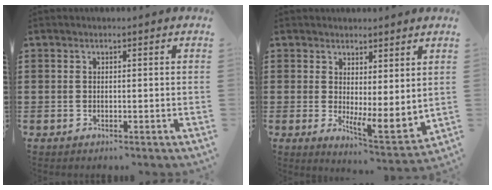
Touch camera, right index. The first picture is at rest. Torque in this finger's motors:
{"motor_torque": [0.25, -0.15, 0.22, 0.06]}